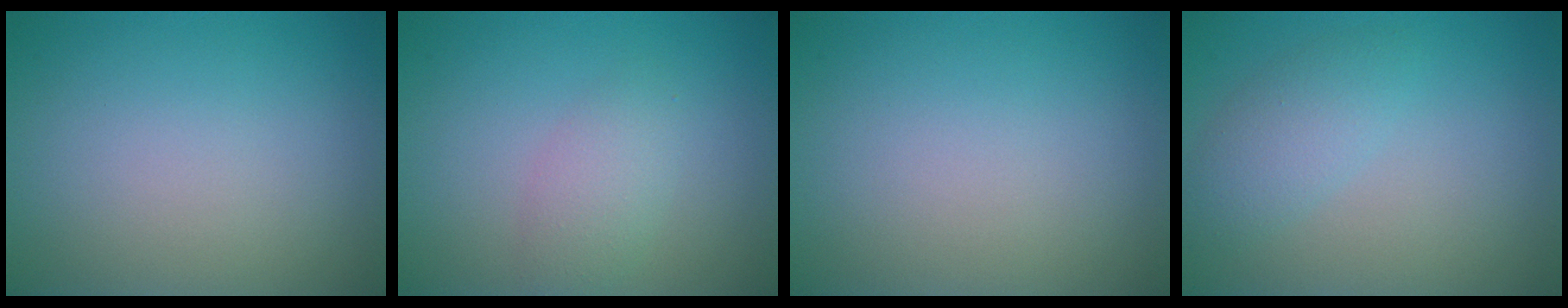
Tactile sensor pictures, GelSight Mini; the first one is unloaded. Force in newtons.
{"total": 2.3, "press": 2.3, "slide": 0.1}
{"total": 0.0}
{"total": 2.5, "press": 2.5, "slide": 0.1}